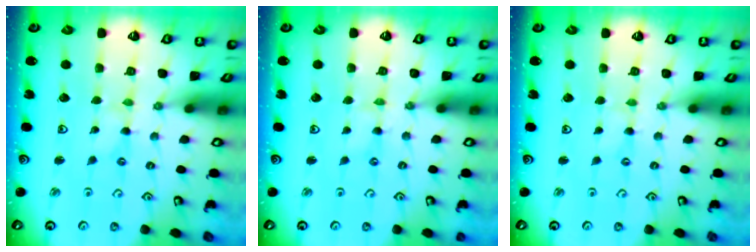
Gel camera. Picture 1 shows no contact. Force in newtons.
{"total": 0.0}
{"total": 0.0}